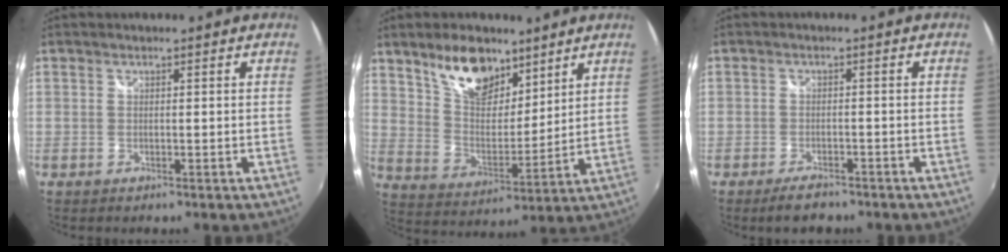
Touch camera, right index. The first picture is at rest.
{"total": 12.8, "force": [8.8, 6.3, 6.8], "torque": [-0.119, 0.006, 0.164]}
{"total": 4.1, "force": [-3.2, 2.1, 1.5], "torque": [-0.034, 0.003, -0.049]}